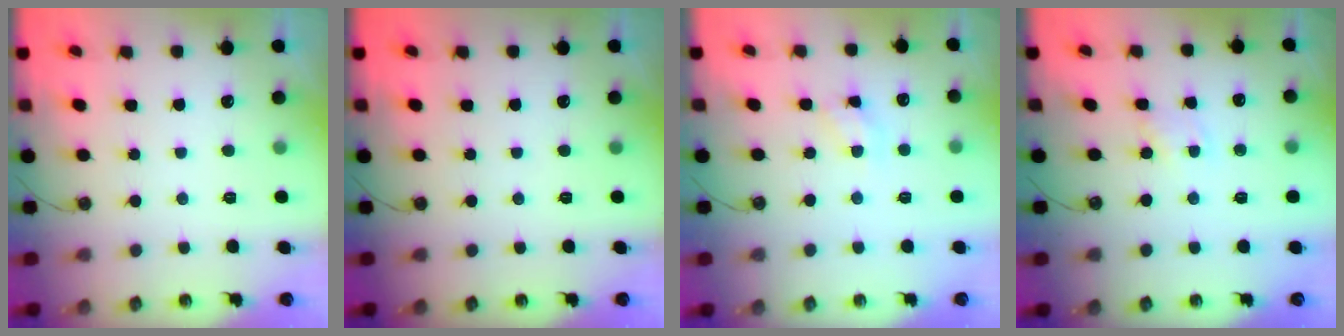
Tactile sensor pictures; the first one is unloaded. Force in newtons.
{"total": 0.0}
{"total": 4.7, "press": 4.6, "slide": 0.3}
{"total": 2.7, "press": 2.7, "slide": 0.2}